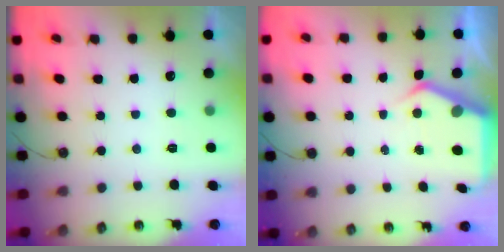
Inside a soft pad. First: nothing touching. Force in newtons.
{"total": 4.4, "press": 4.4, "slide": 0.4}